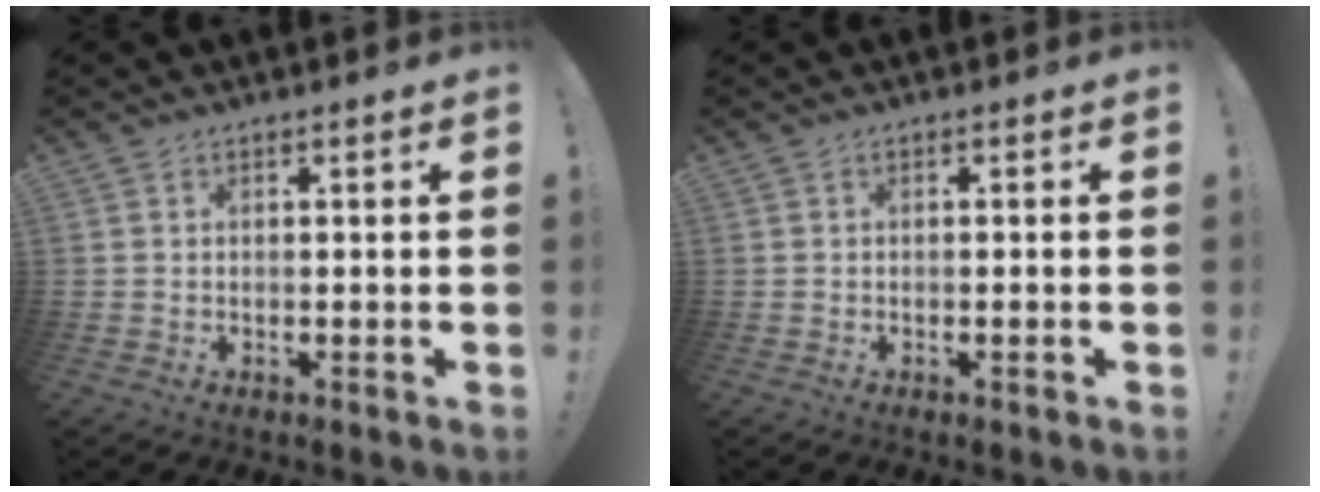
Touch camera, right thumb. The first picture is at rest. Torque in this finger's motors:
{"motor_torque": [-0.27, -0.42, 0.20, -0.28, -0.02]}